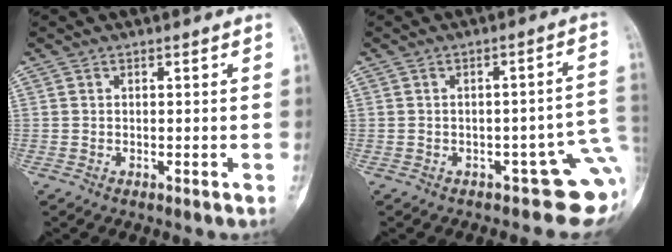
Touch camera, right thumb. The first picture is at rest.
{"total": 9.3, "force": [-3.2, 4.2, 7.7], "torque": [-0.053, 0.022, -0.037]}